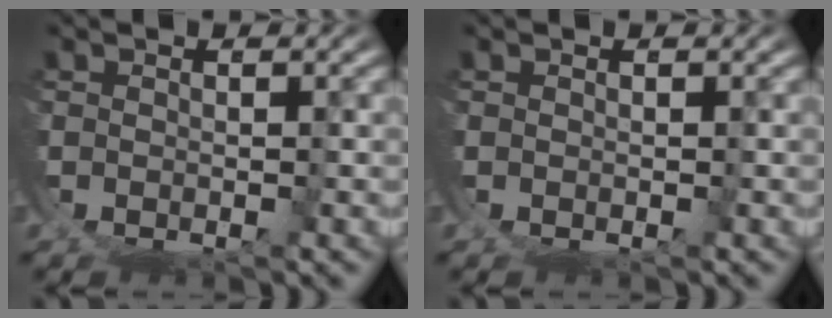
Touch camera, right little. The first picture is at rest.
{"total": 0.0}